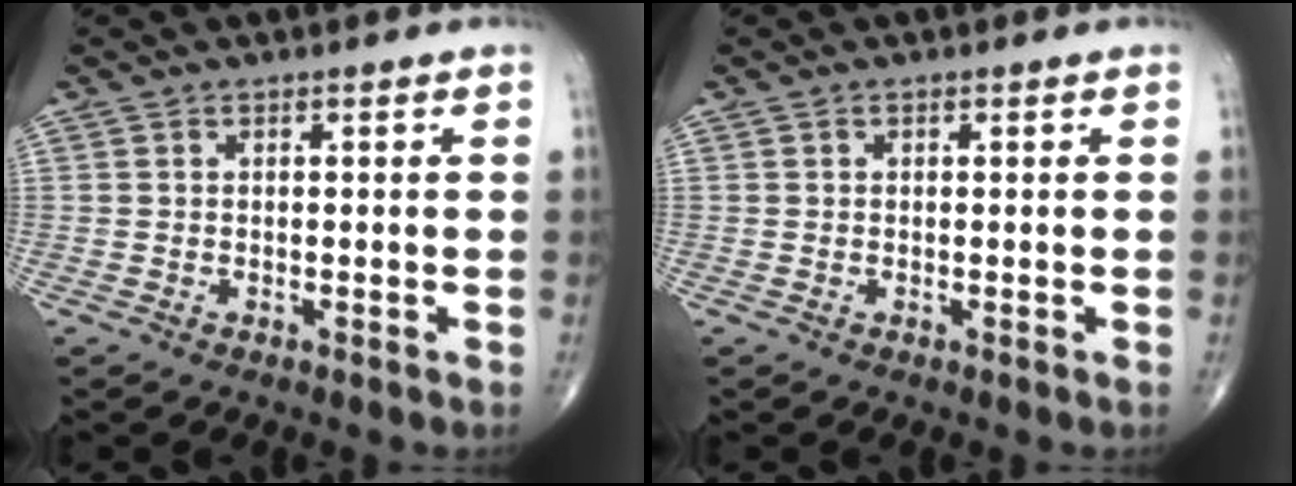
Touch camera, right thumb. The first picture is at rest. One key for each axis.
{"total": 0.0}